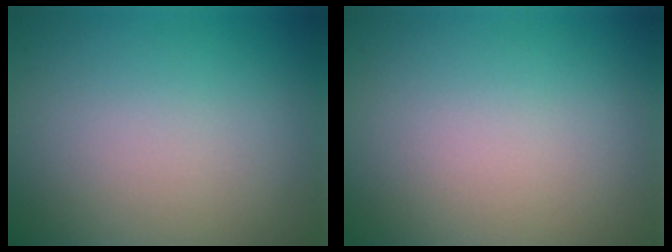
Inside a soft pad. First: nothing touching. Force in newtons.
{"total": 0.0}